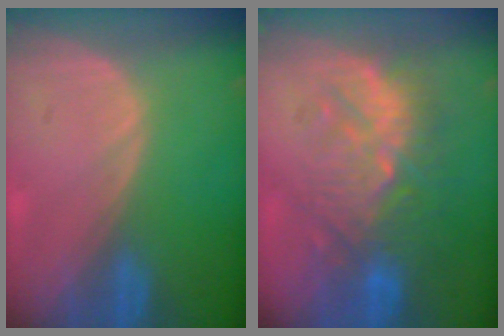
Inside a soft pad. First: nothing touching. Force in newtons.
{"total": 9.6, "press": 9.4, "slide": 2.1}